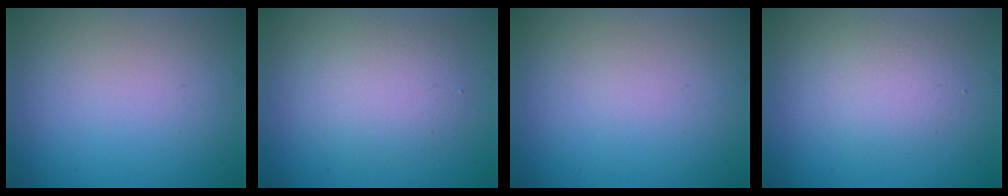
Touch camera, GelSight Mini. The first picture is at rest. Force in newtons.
{"total": 3.6, "press": 3.6, "slide": 0.2}
{"total": 0.0}
{"total": 2.4, "press": 2.4, "slide": 0.2}